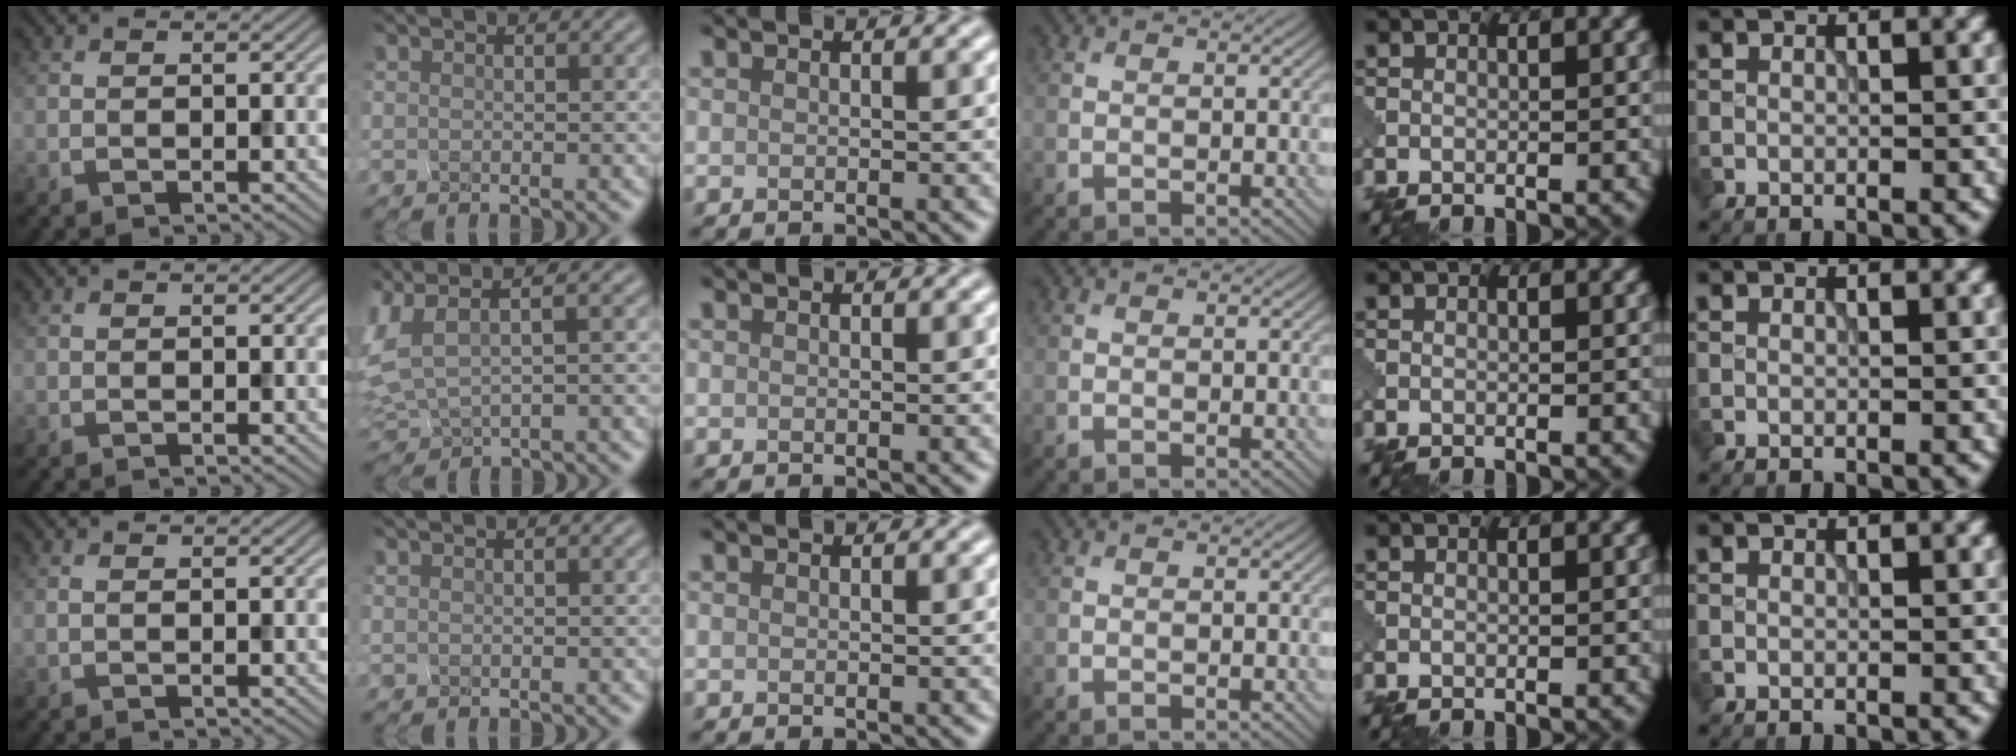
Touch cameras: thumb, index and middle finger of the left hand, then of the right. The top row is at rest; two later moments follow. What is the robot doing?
{"motion": "squeeze", "object": "clothespin"}